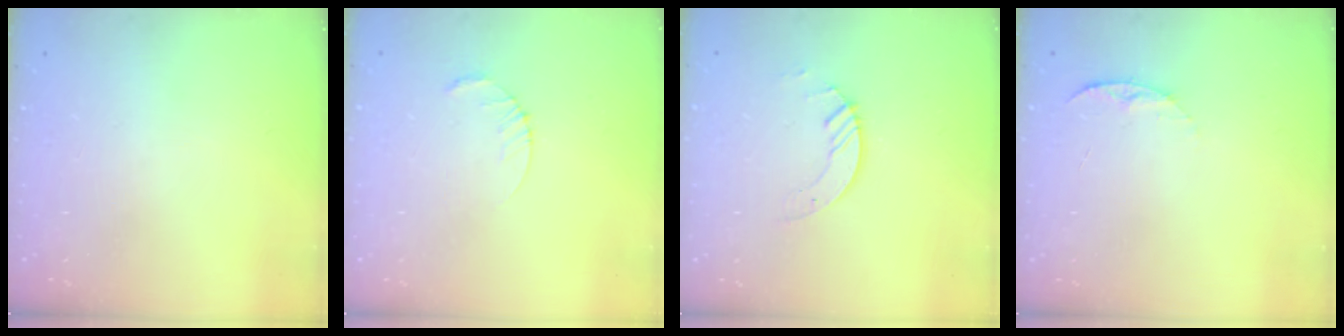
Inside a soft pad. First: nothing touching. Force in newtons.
{"total": 2.5, "press": 2.5, "slide": 0.3}
{"total": 2.6, "press": 2.6, "slide": 0.3}
{"total": 5.2, "press": 5.2, "slide": 0.6}